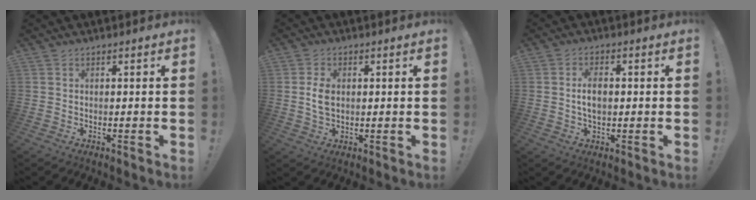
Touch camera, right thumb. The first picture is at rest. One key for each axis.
{"total": 4.9, "fx": 0.3, "fy": 3.1, "fz": 3.8, "tx": -0.070, "ty": -0.002, "tz": 0.000}
{"total": 5.5, "fx": 0.1, "fy": 3.0, "fz": 4.6, "tx": -0.072, "ty": 0.002, "tz": -0.003}